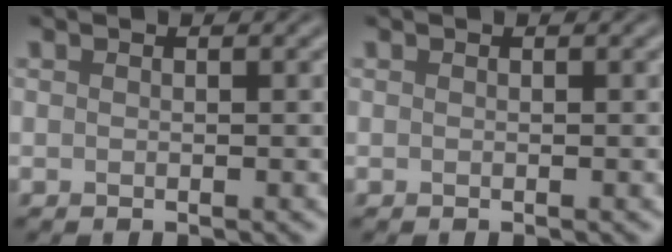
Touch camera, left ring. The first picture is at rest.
{"total": 0.0}